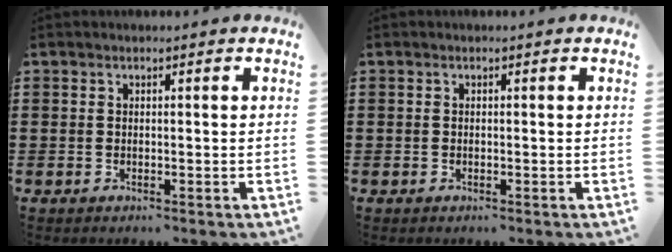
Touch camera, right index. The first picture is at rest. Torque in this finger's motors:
{"motor_torque": [-1.04, 1.10, -0.01, -0.01]}